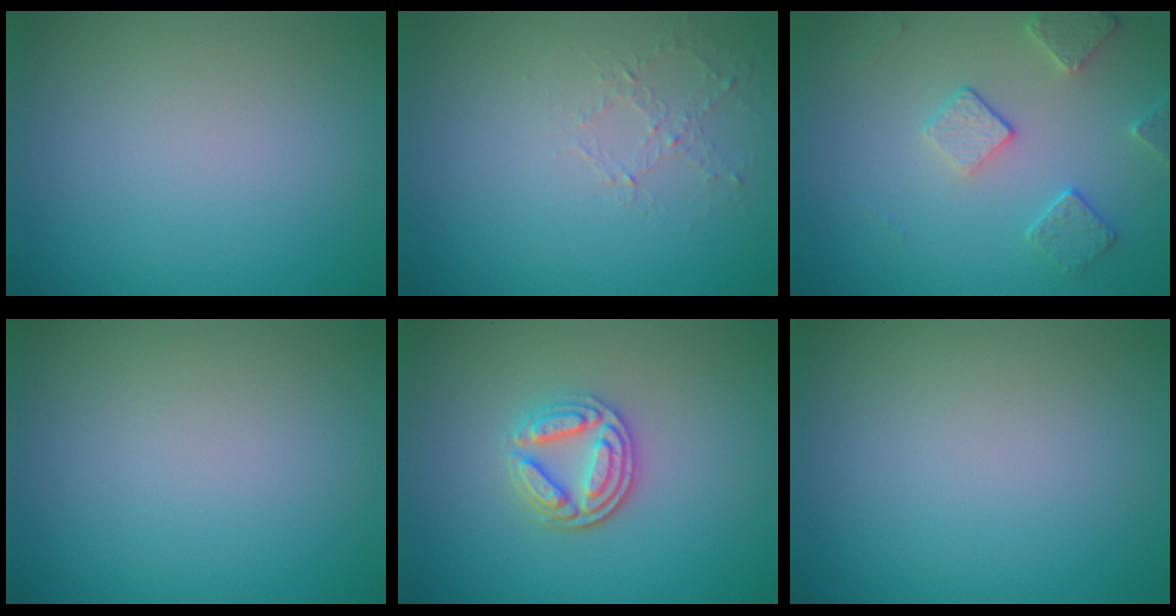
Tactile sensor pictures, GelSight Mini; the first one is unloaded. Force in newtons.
{"total": 1.0, "press": 0.4, "slide": 0.9}
{"total": 2.9, "press": 2.8, "slide": 0.9}
{"total": 0.0}
{"total": 3.6, "press": 3.1, "slide": 1.8}
{"total": 0.0}